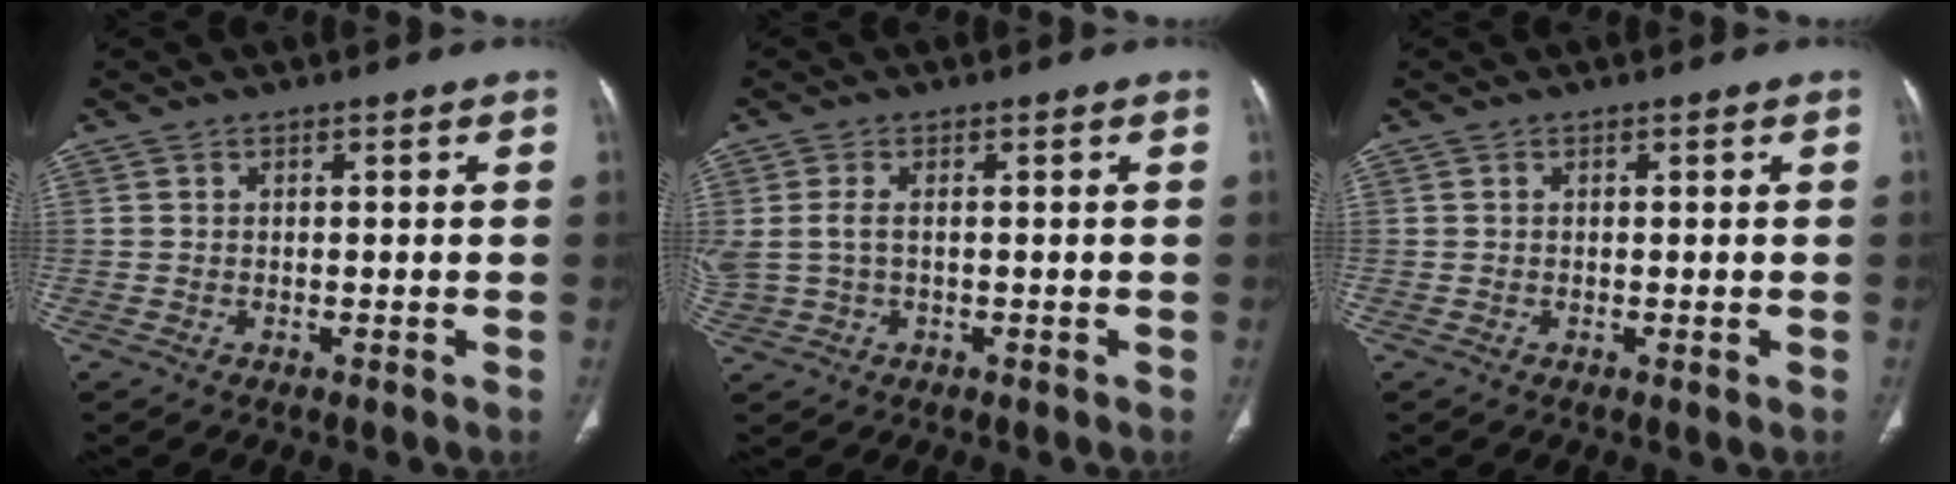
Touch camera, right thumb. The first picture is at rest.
{"total": 4.3, "force": [0.1, 2.5, 3.4], "torque": [-0.100, 0.007, 0.007]}
{"total": 0.0}